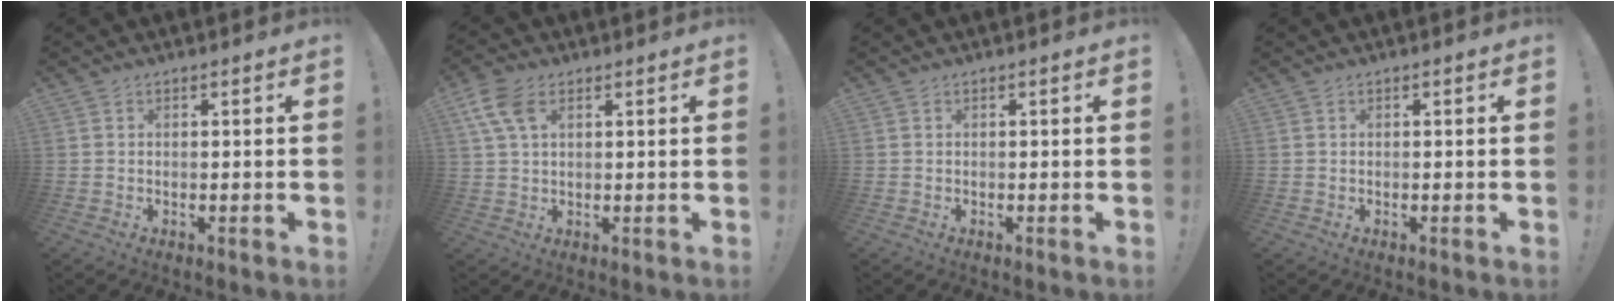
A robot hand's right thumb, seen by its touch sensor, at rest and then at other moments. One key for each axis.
{"total": 8.1, "fx": 3.5, "fy": 4.7, "fz": 5.5, "tx": -0.119, "ty": -0.002, "tz": 0.069}
{"total": 0.0}
{"total": 0.0}